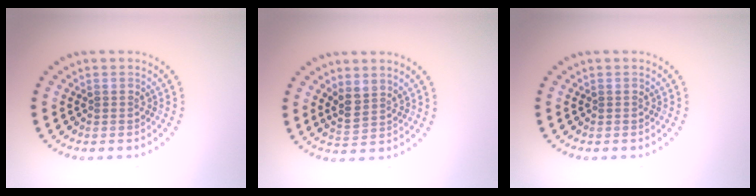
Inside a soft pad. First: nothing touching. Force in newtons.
{"total": 2.2, "press": 1.8, "slide": 1.4}
{"total": 0.0}